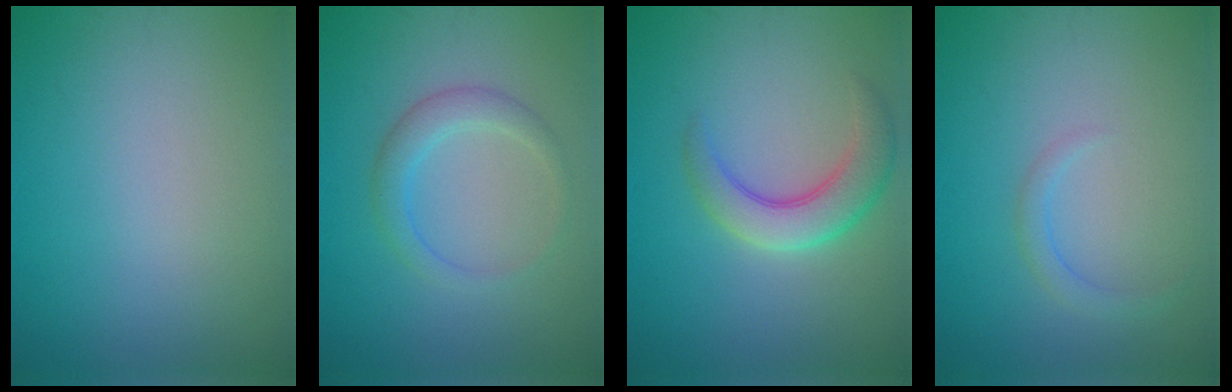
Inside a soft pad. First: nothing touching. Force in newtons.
{"total": 2.3, "press": 2.3, "slide": 0.2}
{"total": 4.4, "press": 4.4, "slide": 0.3}
{"total": 1.3, "press": 1.3, "slide": 0.1}